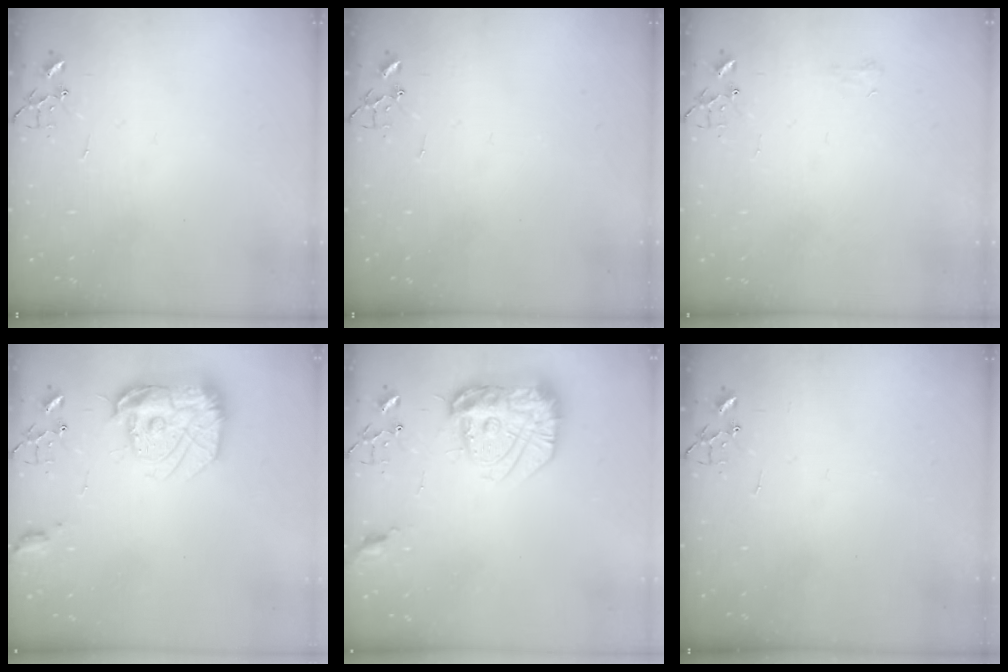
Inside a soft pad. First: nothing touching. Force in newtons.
{"total": 0.0}
{"total": 4.8, "press": 4.7, "slide": 0.6}
{"total": 17.7, "press": 17.6, "slide": 1.4}
{"total": 17.7, "press": 17.6, "slide": 1.4}
{"total": 0.0}